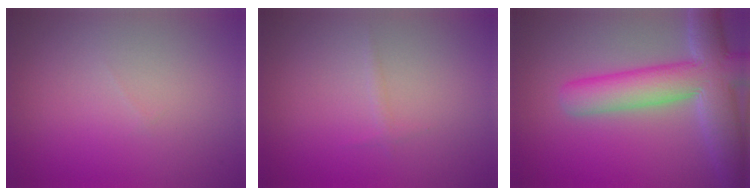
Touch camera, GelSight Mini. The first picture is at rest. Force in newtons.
{"total": 0.5, "press": 0.5, "slide": 0.1}
{"total": 8.6, "press": 8.6, "slide": 0.7}